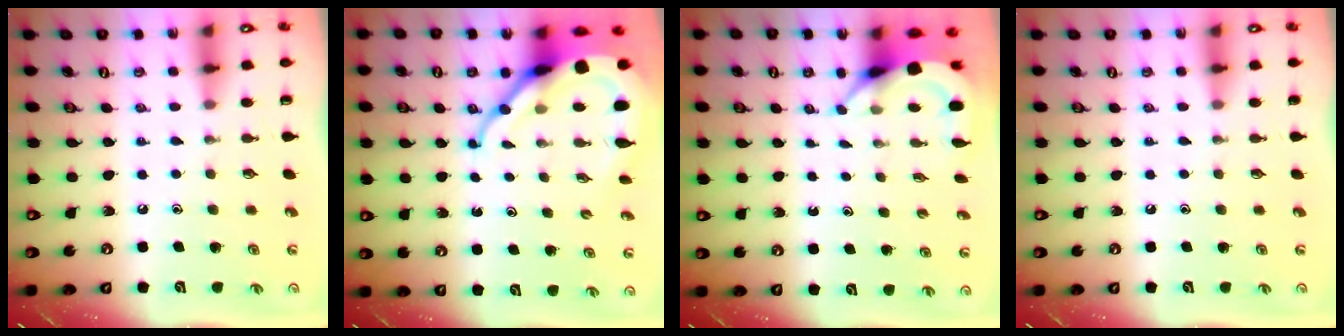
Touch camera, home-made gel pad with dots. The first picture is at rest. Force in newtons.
{"total": 12.0, "press": 11.9, "slide": 1.2}
{"total": 4.0, "press": 4.0, "slide": 0.2}
{"total": 0.0}